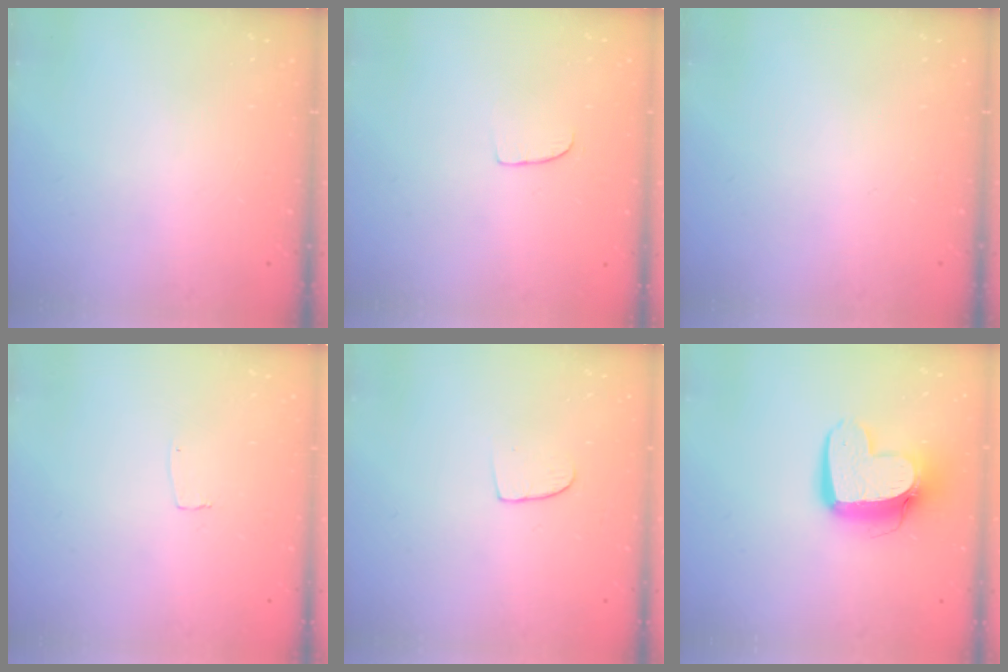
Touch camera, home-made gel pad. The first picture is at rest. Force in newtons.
{"total": 5.4, "press": 5.3, "slide": 0.4}
{"total": 0.0}
{"total": 3.0, "press": 3.0, "slide": 0.2}
{"total": 6.3, "press": 6.3, "slide": 0.5}
{"total": 13.0, "press": 12.9, "slide": 1.4}